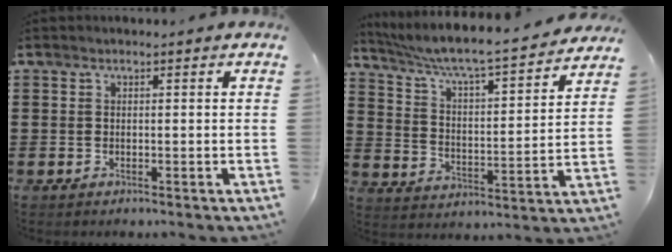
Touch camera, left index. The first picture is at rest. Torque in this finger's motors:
{"motor_torque": [2.14, 0.00, 0.25, 0.11]}